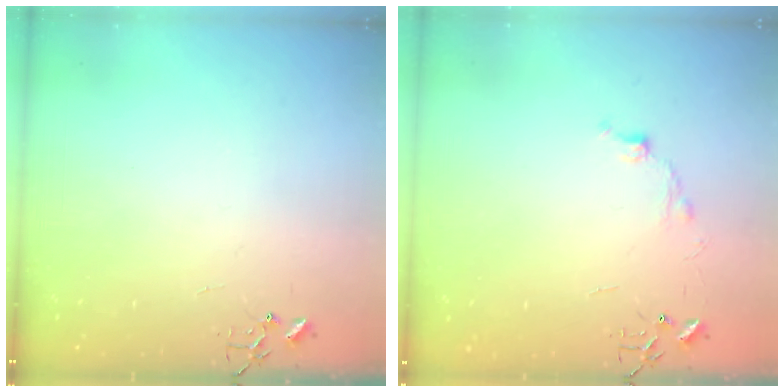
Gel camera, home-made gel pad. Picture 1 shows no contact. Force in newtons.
{"total": 6.7, "press": 6.7, "slide": 0.9}